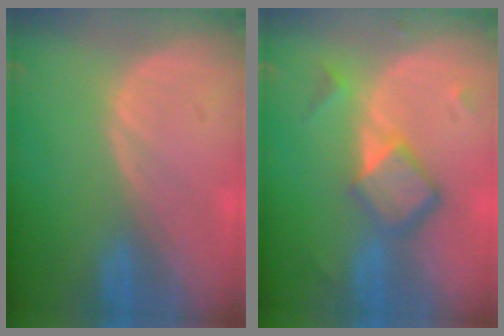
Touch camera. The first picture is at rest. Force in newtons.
{"total": 6.6, "press": 5.7, "slide": 3.3}